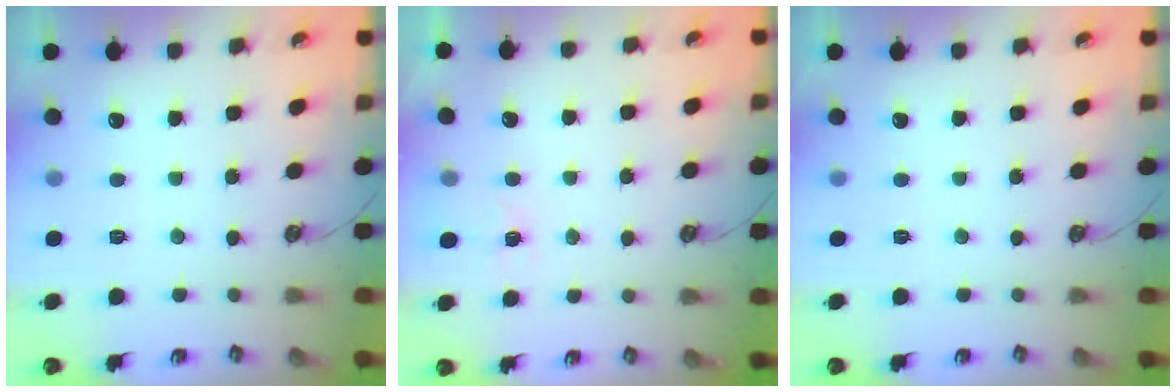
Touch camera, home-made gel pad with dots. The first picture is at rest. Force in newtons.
{"total": 2.5, "press": 2.5, "slide": 0.4}
{"total": 0.0}